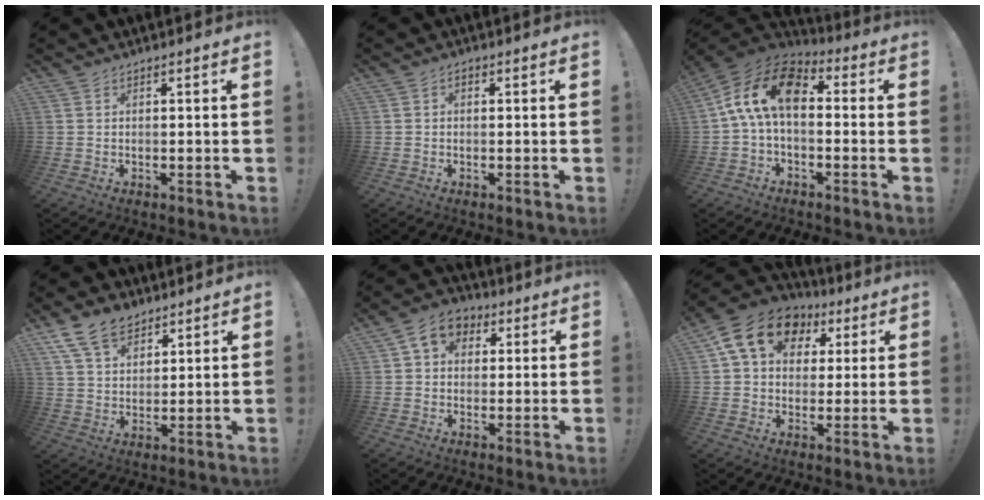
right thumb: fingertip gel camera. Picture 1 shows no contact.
{"total": 0.8, "force": [-0.2, 0.5, 0.5], "torque": [-0.012, 0.005, -0.003]}
{"total": 14.8, "force": [2.2, 8.2, 12.1], "torque": [-0.221, 0.015, 0.042]}
{"total": 11.5, "force": [7.7, 6.9, 5.0], "torque": [-0.093, -0.034, 0.150]}
{"total": 8.1, "force": [2.8, 6.4, 4.1], "torque": [-0.068, 0.005, 0.057]}
{"total": 15.7, "force": [6.0, 11.7, 8.5], "torque": [-0.128, -0.012, 0.111]}